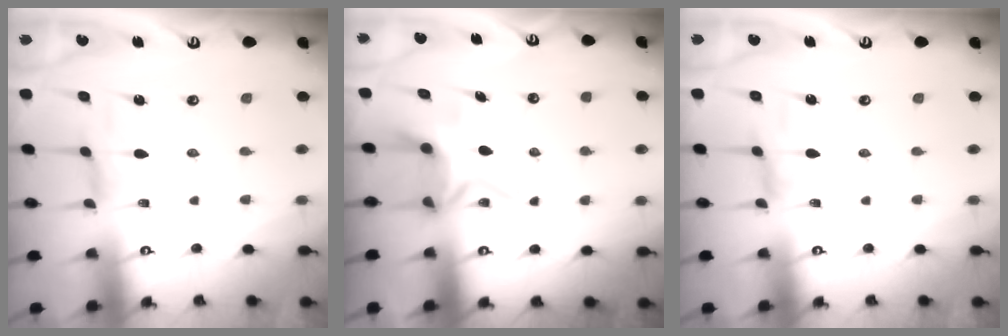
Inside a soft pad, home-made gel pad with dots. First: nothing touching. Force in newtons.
{"total": 6.5, "press": 6.5, "slide": 0.6}
{"total": 0.0}